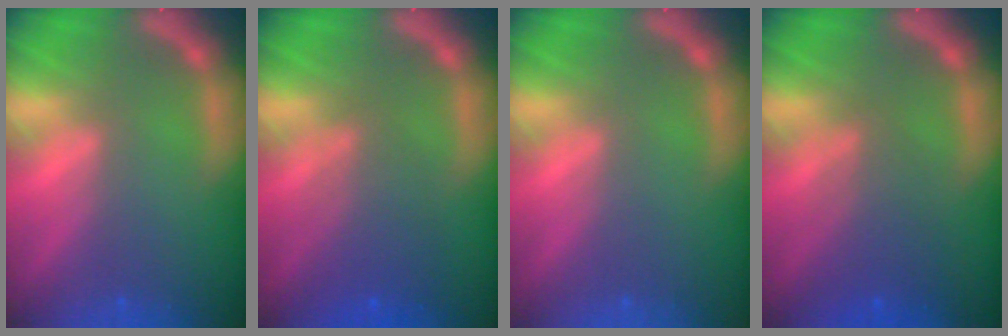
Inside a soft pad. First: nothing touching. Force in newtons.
{"total": 4.6}
{"total": 0.0}
{"total": 4.0}